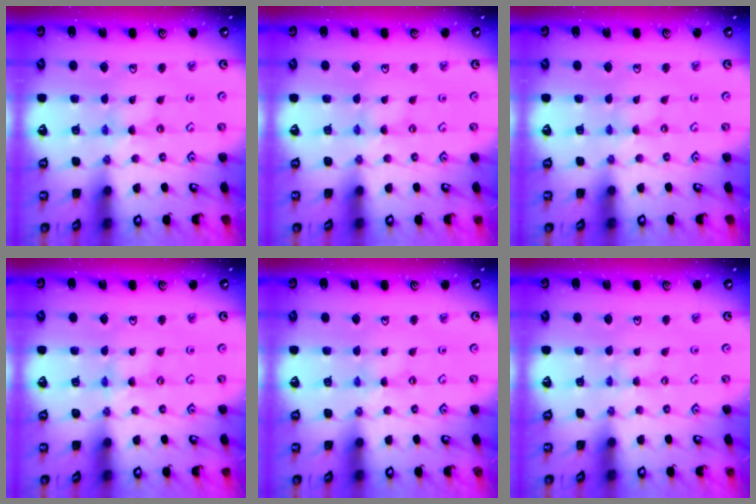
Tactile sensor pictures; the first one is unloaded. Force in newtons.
{"total": 0.9, "press": 0.8, "slide": 0.2}
{"total": 0.0}
{"total": 0.0}
{"total": 0.0}
{"total": 2.0, "press": 1.9, "slide": 0.4}